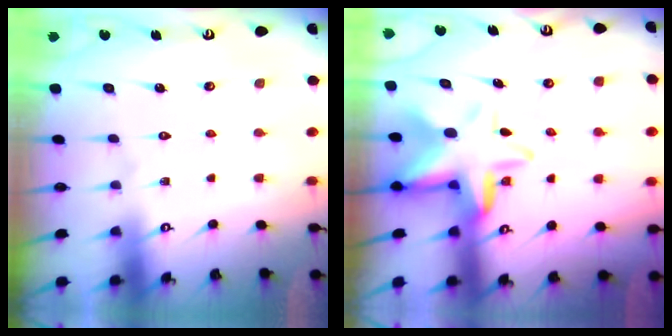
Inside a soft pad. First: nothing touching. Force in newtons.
{"total": 8.8, "press": 8.6, "slide": 1.6}